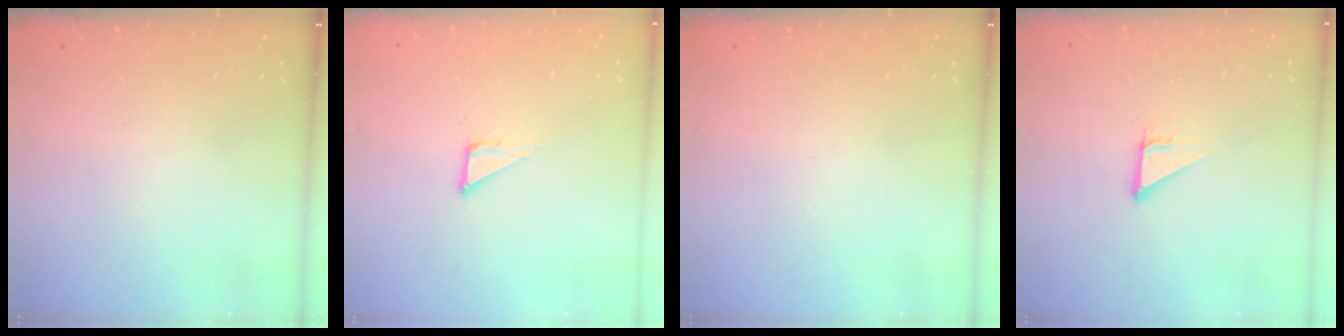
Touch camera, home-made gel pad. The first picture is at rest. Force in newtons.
{"total": 1.9, "press": 1.9, "slide": 0.1}
{"total": 0.0}
{"total": 3.6, "press": 3.6, "slide": 0.1}